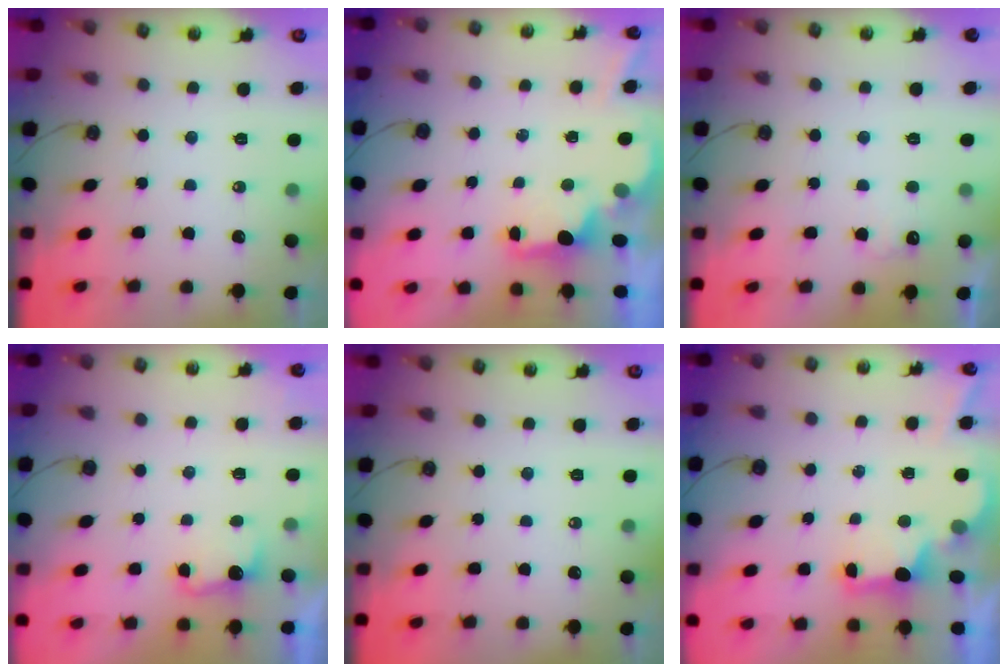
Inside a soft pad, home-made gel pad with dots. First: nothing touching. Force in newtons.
{"total": 2.1, "press": 1.9, "slide": 0.8}
{"total": 5.0, "press": 4.8, "slide": 1.1}
{"total": 3.9, "press": 3.8, "slide": 1.0}
{"total": 0.0}
{"total": 2.7, "press": 2.6, "slide": 0.7}